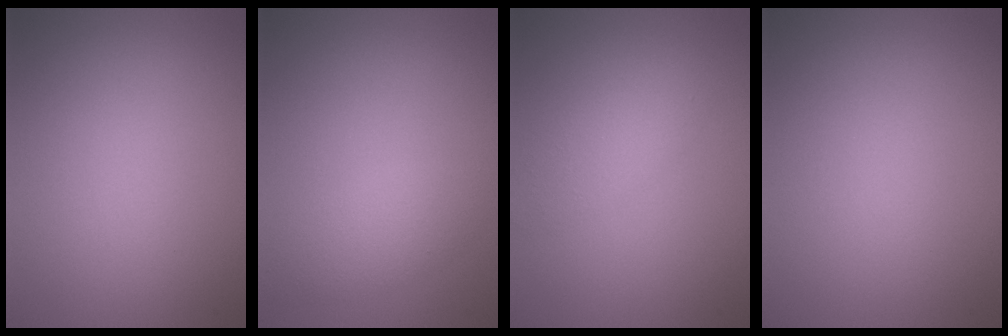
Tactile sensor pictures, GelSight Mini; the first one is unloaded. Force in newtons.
{"total": 2.2, "press": 2.2, "slide": 0.1}
{"total": 2.2, "press": 2.2, "slide": 0.2}
{"total": 0.0}